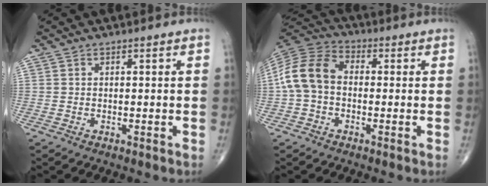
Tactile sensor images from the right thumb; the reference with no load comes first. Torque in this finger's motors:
{"motor_torque": [1.37, 1.35, 0.70, -0.54, 0.38]}